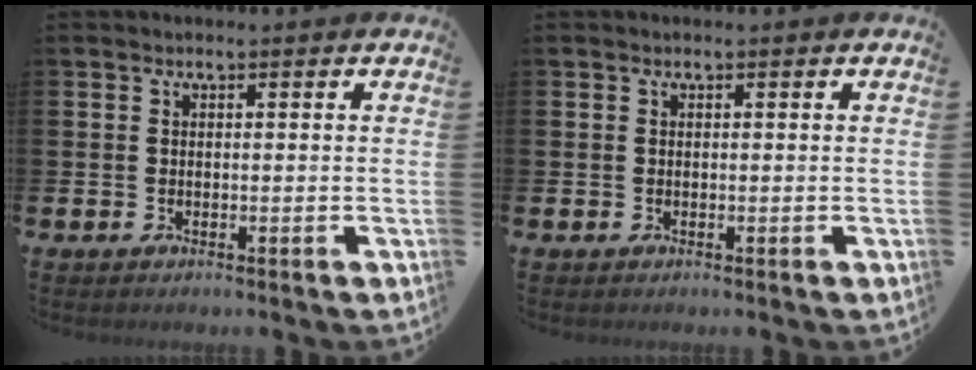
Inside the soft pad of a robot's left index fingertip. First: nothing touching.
{"total": 0.0}